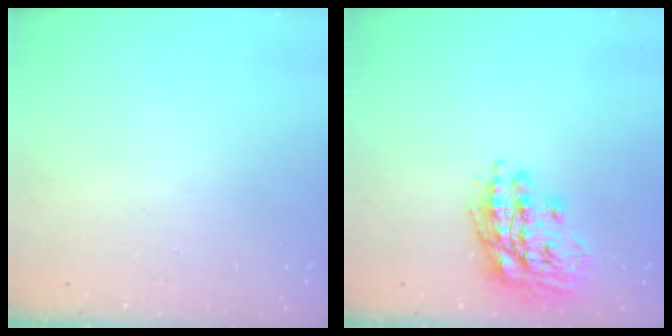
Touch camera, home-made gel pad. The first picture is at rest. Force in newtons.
{"total": 17.4, "press": 17.2, "slide": 2.1}